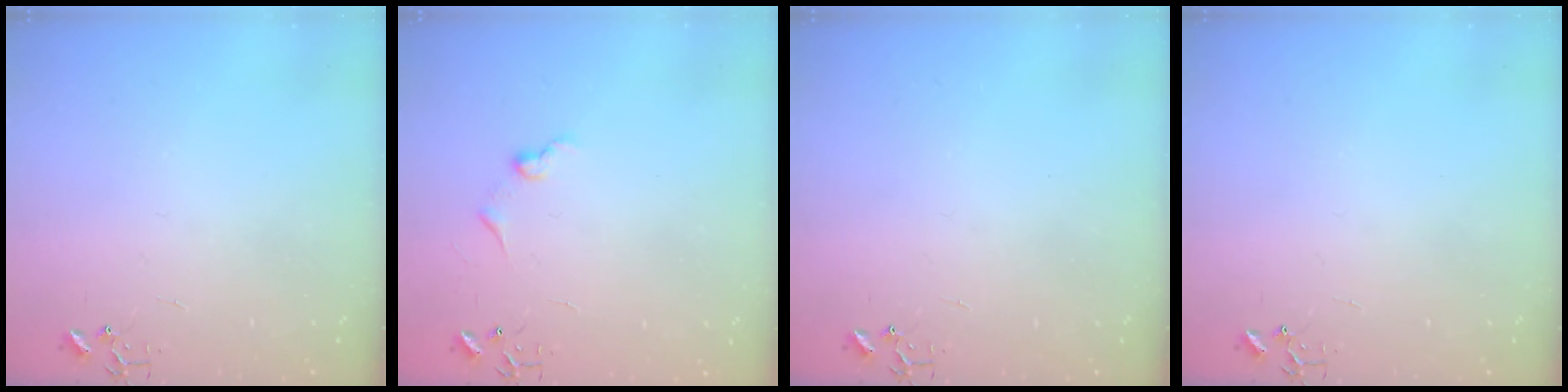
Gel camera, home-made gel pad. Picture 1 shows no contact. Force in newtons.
{"total": 6.3, "press": 6.3, "slide": 0.5}
{"total": 0.0}
{"total": 0.0}